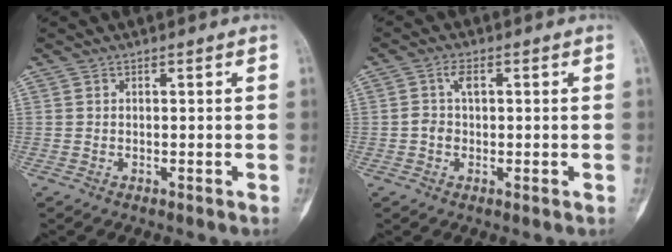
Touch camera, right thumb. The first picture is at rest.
{"total": 2.9, "force": [0.5, 2.0, 2.0], "torque": [-0.034, 0.012, 0.007]}